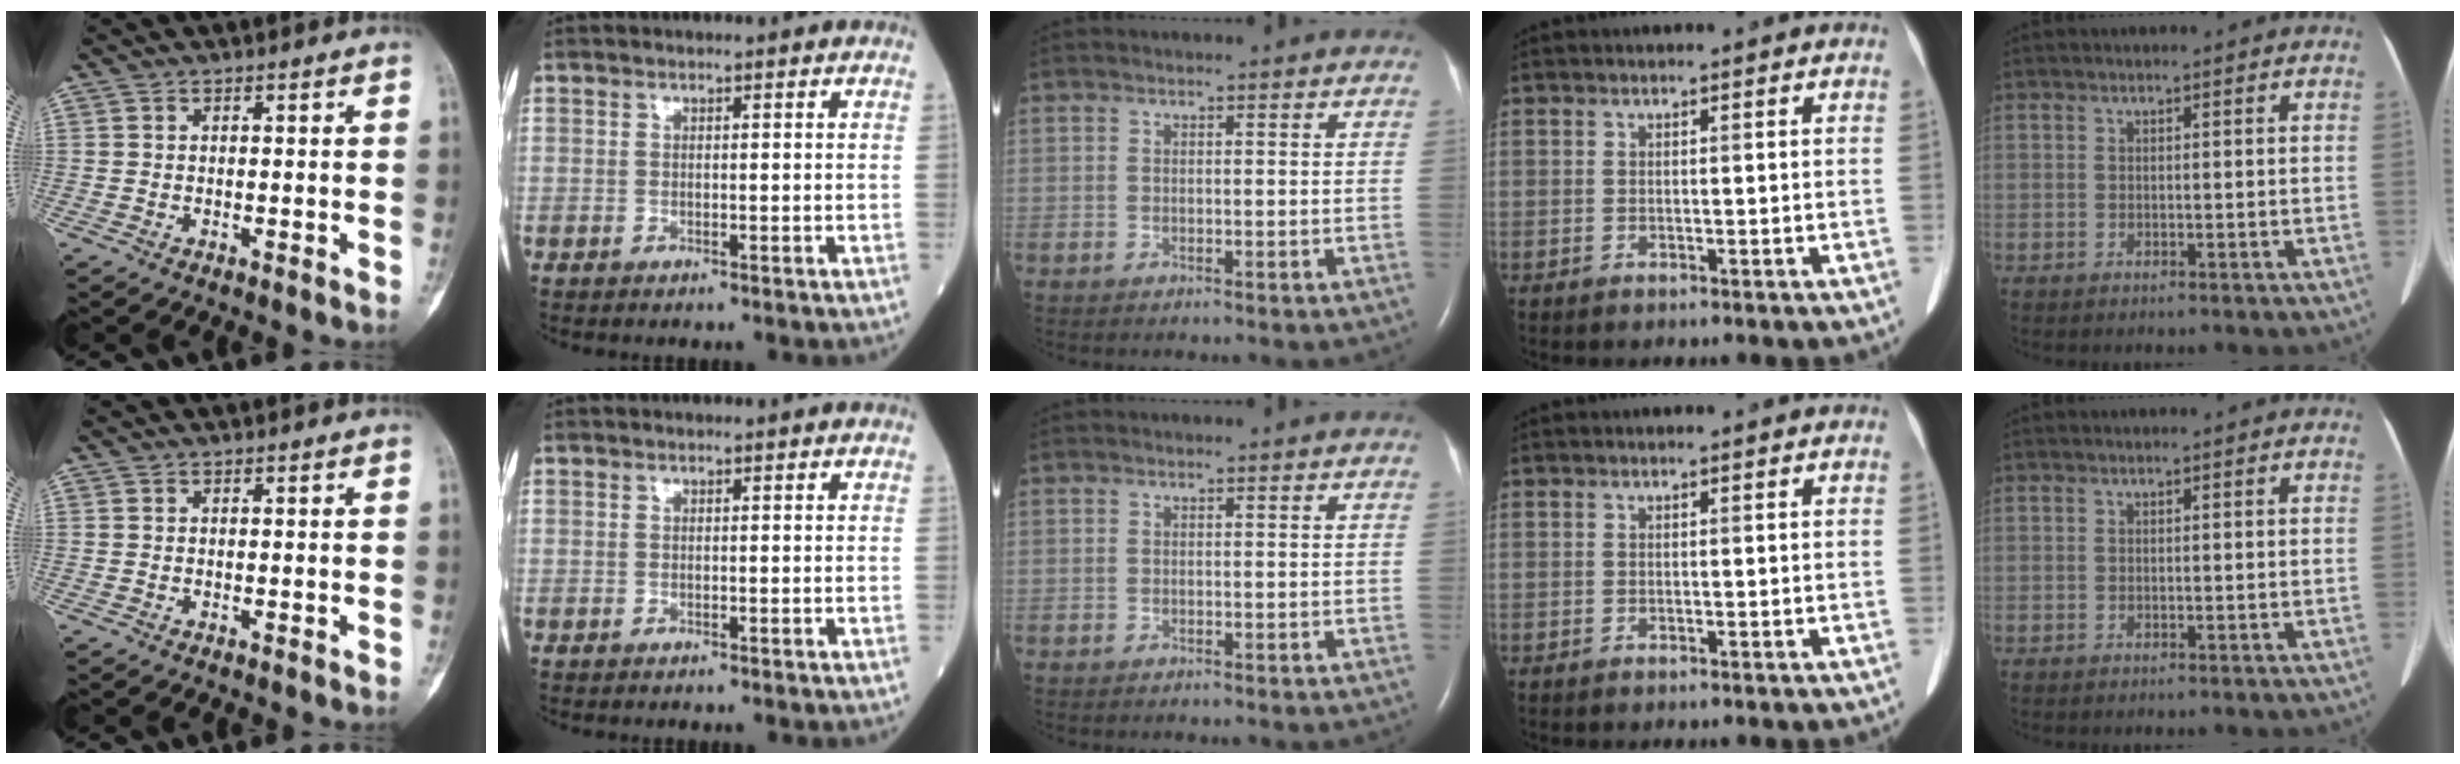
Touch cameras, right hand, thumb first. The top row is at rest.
{}